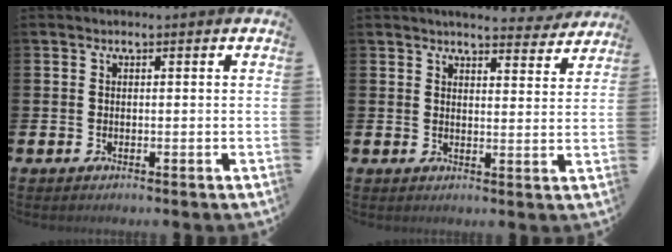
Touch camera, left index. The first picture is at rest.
{"total": 4.5, "force": [4.5, 0.5, 0.5], "torque": [-0.015, -0.026, 0.079]}